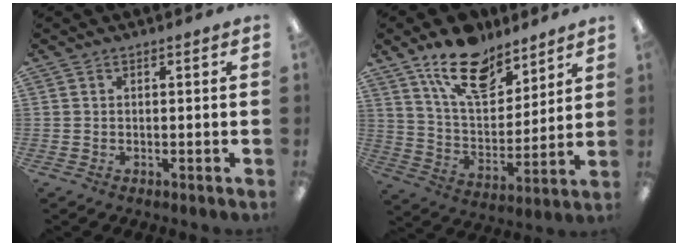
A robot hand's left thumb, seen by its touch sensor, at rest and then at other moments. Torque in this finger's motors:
{"motor_torque": [0.43, 0.35, 1.55, -1.20, 0.39]}